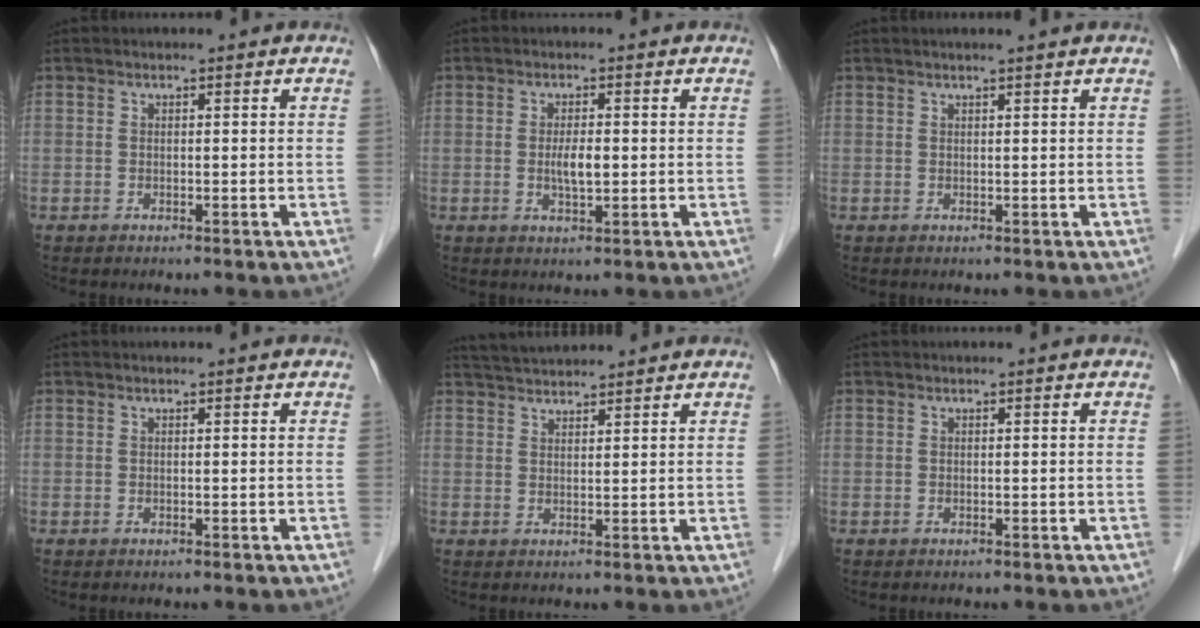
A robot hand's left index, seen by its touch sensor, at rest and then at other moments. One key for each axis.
{"total": 2.9, "fx": -0.4, "fy": 0.7, "fz": 2.8, "tx": -0.053, "ty": -0.006, "tz": -0.007}
{"total": 3.0, "fx": 2.3, "fy": -0.7, "fz": 1.8, "tx": -0.021, "ty": 0.007, "tz": 0.030}
{"total": 0.0}
{"total": 5.6, "fx": 5.4, "fy": 0.1, "fz": 1.6, "tx": -0.031, "ty": 0.031, "tz": 0.090}
{"total": 0.0}